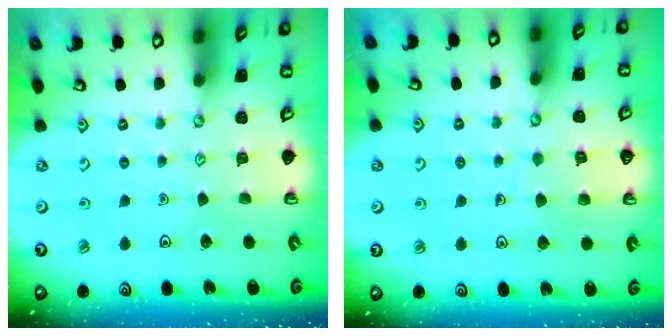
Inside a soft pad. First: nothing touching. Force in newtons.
{"total": 5.6, "press": 5.6, "slide": 0.2}